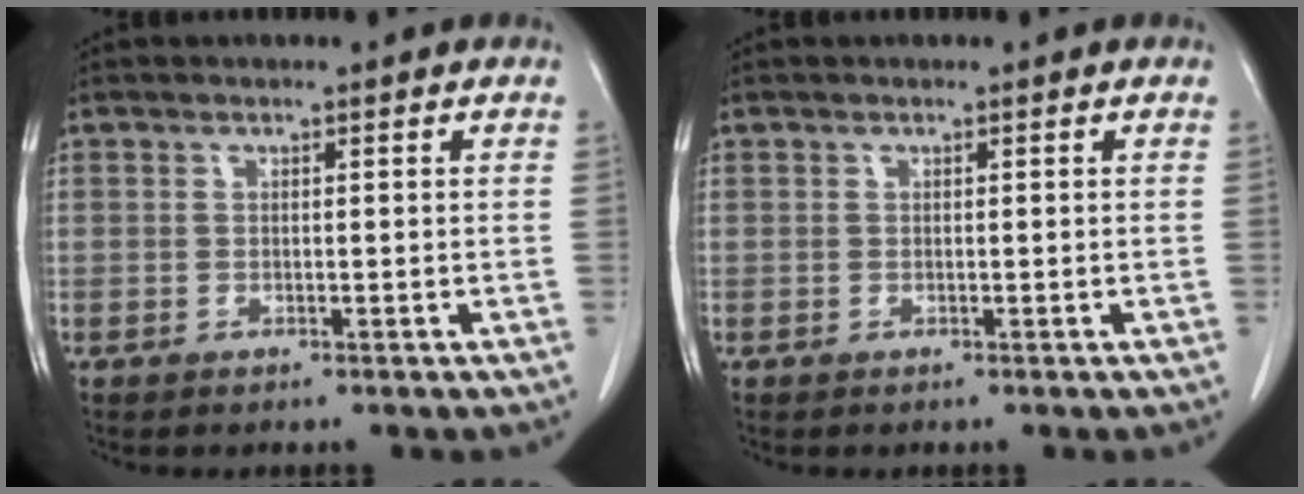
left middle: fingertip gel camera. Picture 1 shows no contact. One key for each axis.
{"total": 0.0}